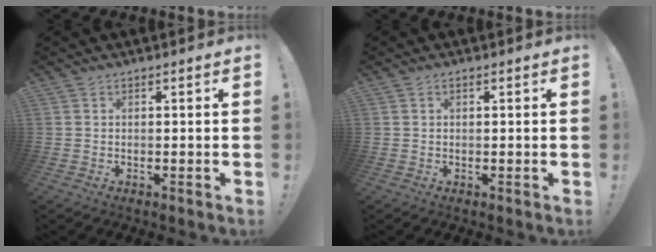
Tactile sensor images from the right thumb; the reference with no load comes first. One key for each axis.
{"total": 0.6, "fx": 0.3, "fy": 0.4, "fz": 0.4, "tx": -0.005, "ty": 0.000, "tz": 0.004}